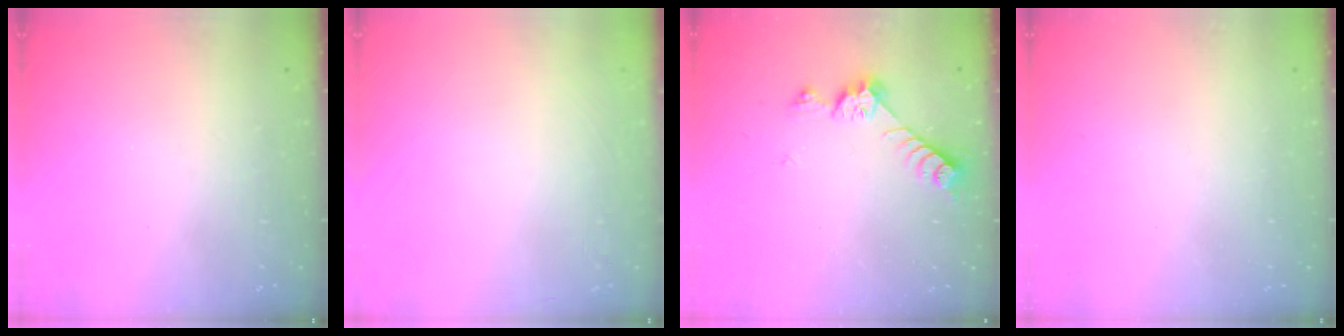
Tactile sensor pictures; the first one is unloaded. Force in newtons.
{"total": 0.0}
{"total": 7.3, "press": 7.3, "slide": 0.6}
{"total": 0.0}